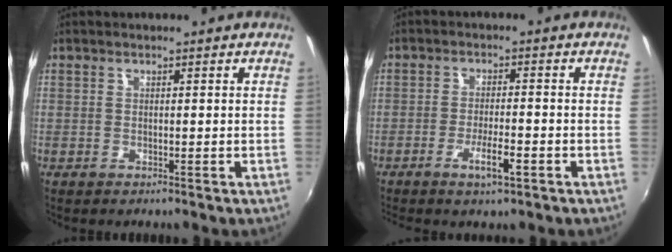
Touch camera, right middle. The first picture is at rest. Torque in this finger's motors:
{"motor_torque": [1.08, -1.06, 0.14, 0.11]}